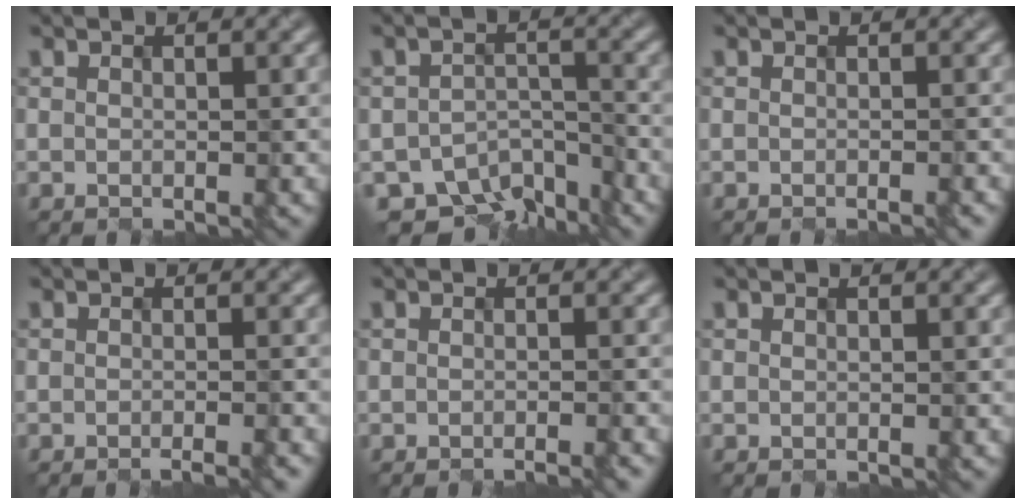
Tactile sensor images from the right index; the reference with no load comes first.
{"total": 6.5, "force": [-5.7, 2.4, 1.9], "torque": [-0.023, -0.019, -0.085]}
{"total": 0.7, "force": [-0.5, 0.2, 0.5], "torque": [-0.006, 0.003, -0.012]}
{"total": 1.7, "force": [-1.1, 0.2, 1.2], "torque": [-0.008, 0.002, -0.017]}
{"total": 1.2, "force": [-1.0, 0.1, 0.7], "torque": [-0.005, 0.003, -0.019]}
{"total": 0.0}